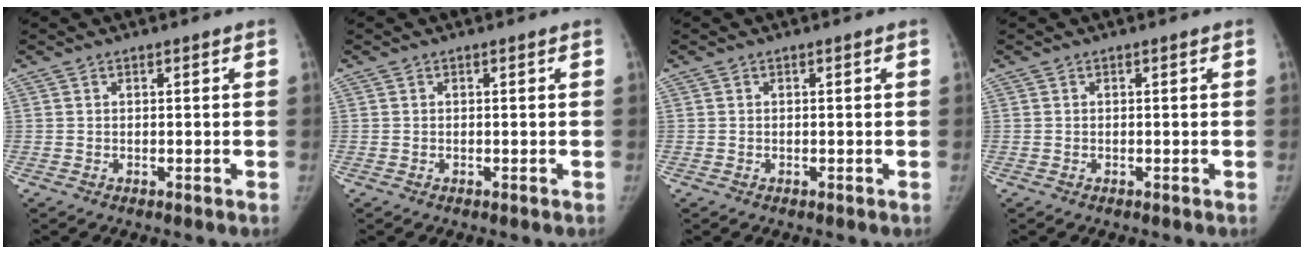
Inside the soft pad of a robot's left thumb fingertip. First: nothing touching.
{"total": 0.0}
{"total": 0.0}
{"total": 0.0}